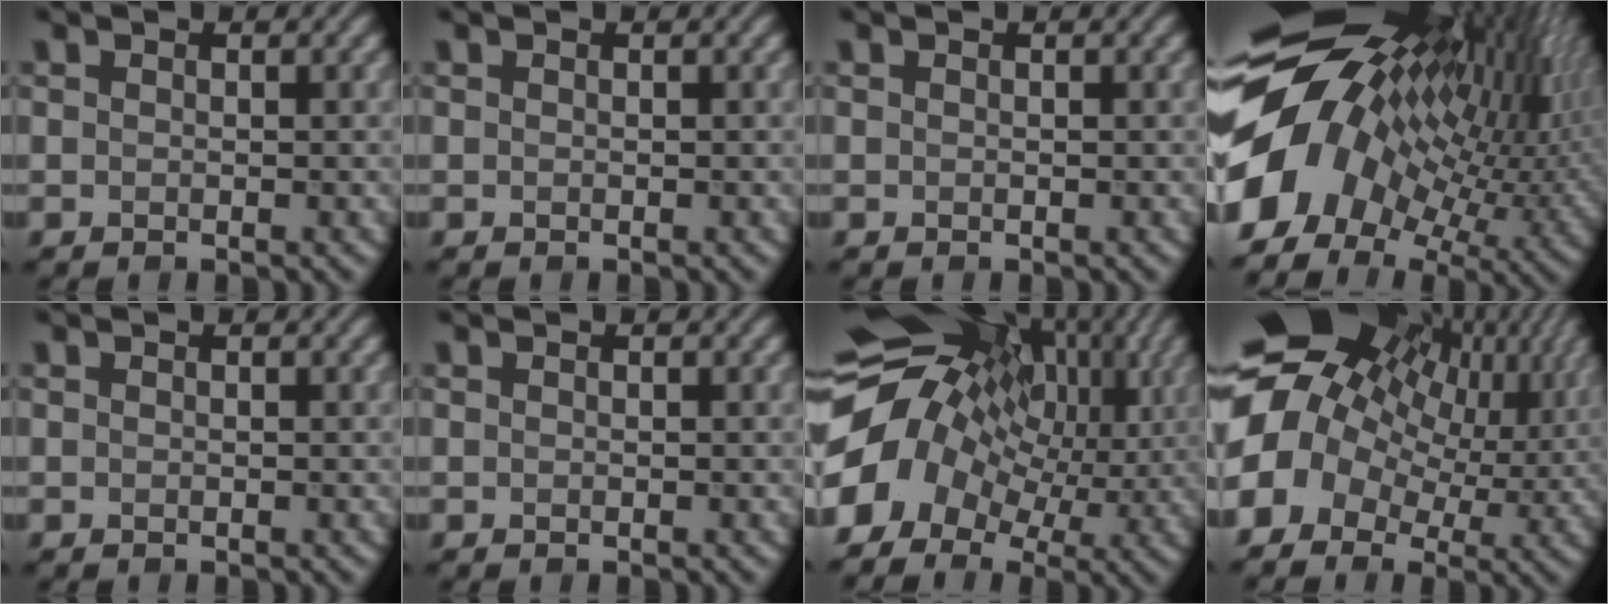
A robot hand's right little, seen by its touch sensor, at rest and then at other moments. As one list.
[{"total": 0.0}, {"total": 0.0}, {"total": 15.4, "force": [1.3, 9.4, 12.2], "torque": [-0.241, 0.011, 0.024]}, {"total": 0.0}, {"total": 0.0}, {"total": 12.9, "force": [1.1, 9.8, 8.3], "torque": [-0.149, 0.003, 0.022]}, {"total": 18.7, "force": [4.0, 14.2, 11.4], "torque": [-0.226, 0.012, 0.065]}]